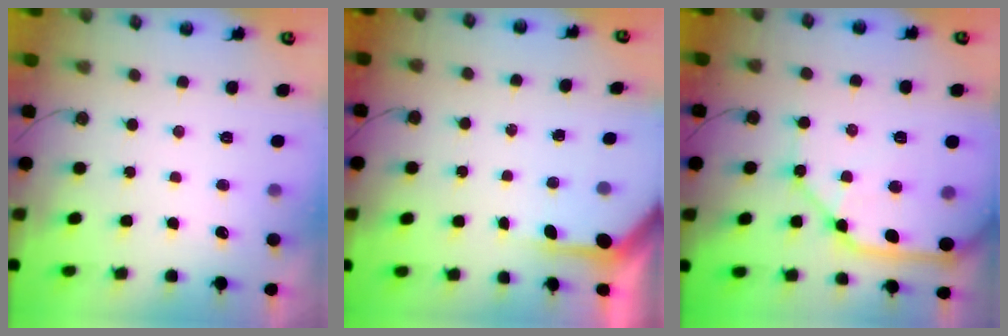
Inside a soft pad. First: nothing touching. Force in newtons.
{"total": 4.0, "press": 4.0, "slide": 0.3}
{"total": 16.7, "press": 16.6, "slide": 2.2}